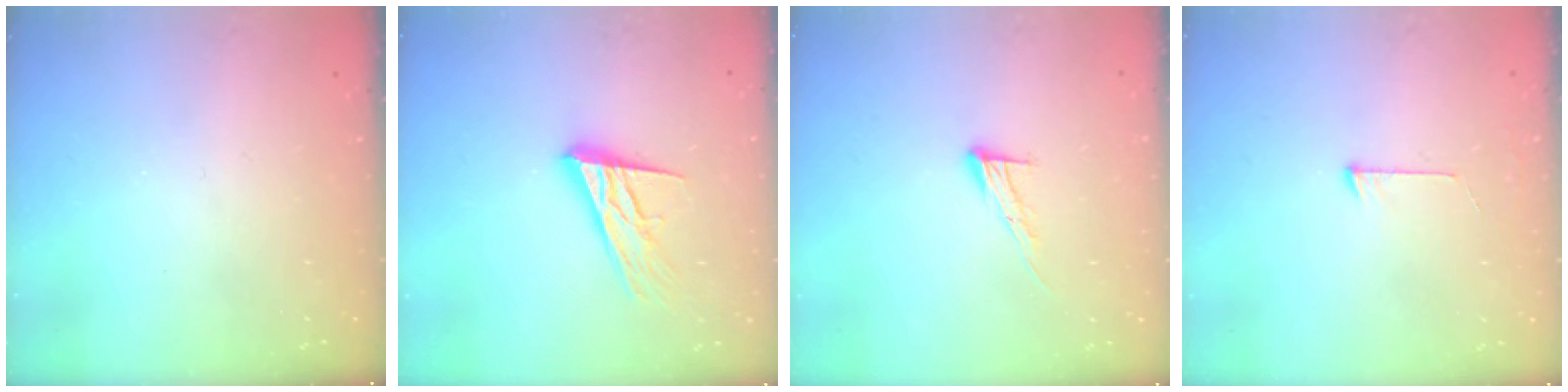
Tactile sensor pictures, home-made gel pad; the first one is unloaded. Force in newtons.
{"total": 15.6, "press": 15.1, "slide": 3.7}
{"total": 8.8, "press": 8.7, "slide": 0.2}
{"total": 5.5, "press": 5.5, "slide": 0.5}